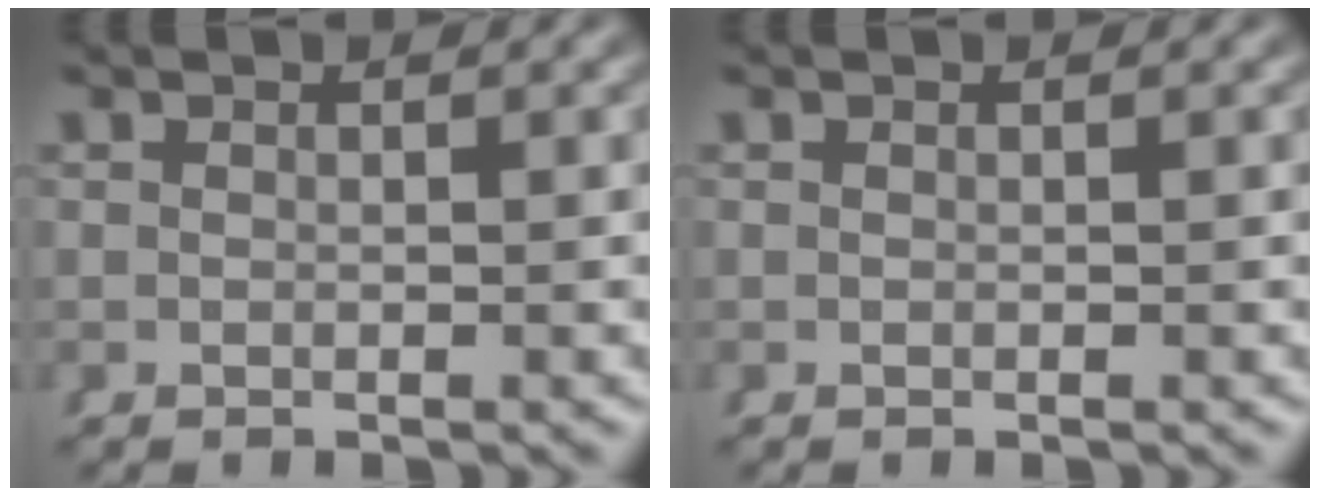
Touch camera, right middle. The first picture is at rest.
{"total": 0.0}